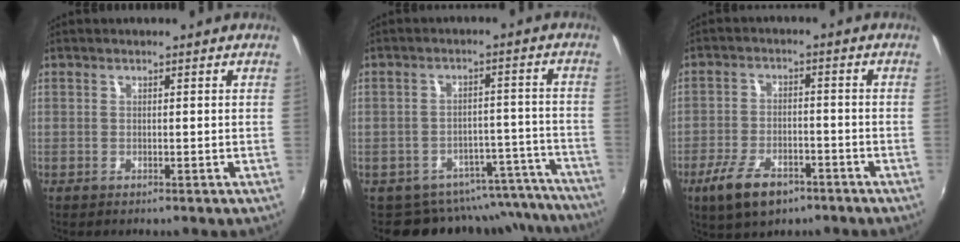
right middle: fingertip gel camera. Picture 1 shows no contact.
{"total": 14.0, "force": [-12.9, 5.5, 0.3], "torque": [0.021, 0.072, -0.154]}
{"total": 9.6, "force": [-6.1, 4.5, 5.9], "torque": [-0.139, -0.010, -0.103]}